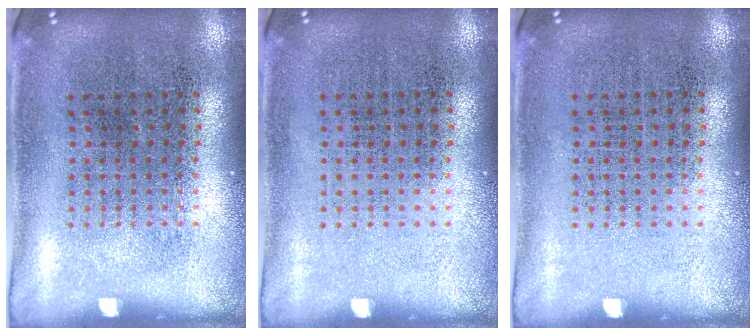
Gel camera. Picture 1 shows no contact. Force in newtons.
{"total": 0.0}
{"total": 0.0}